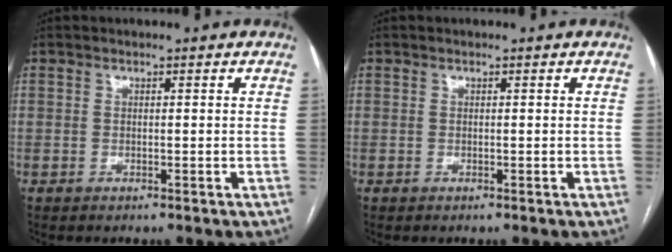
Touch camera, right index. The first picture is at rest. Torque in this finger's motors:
{"motor_torque": [0.00, 0.00, 0.00, 0.00]}